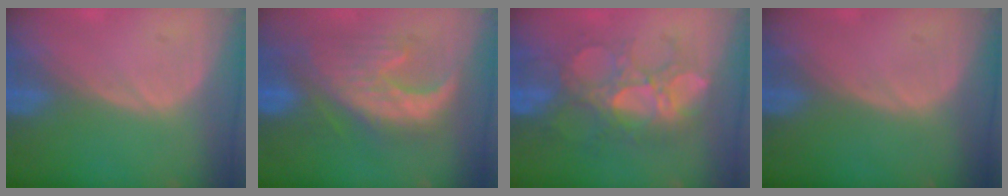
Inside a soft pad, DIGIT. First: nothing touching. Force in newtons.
{"total": 9.5, "press": 9.4, "slide": 1.2}
{"total": 9.1, "press": 8.9, "slide": 1.8}
{"total": 0.0}